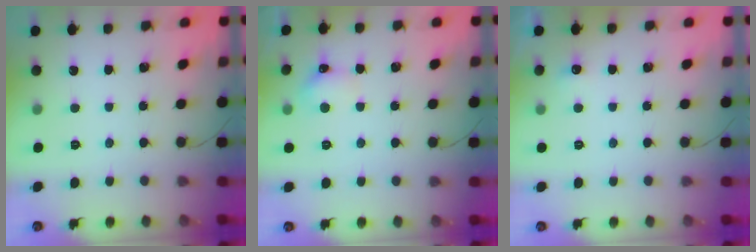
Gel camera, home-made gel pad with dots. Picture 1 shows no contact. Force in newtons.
{"total": 5.8, "press": 5.6, "slide": 1.6}
{"total": 3.8, "press": 3.6, "slide": 1.2}